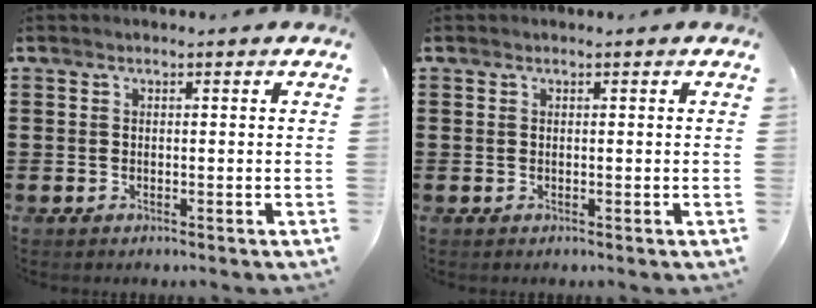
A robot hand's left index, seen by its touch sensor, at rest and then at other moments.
{"total": 0.0}